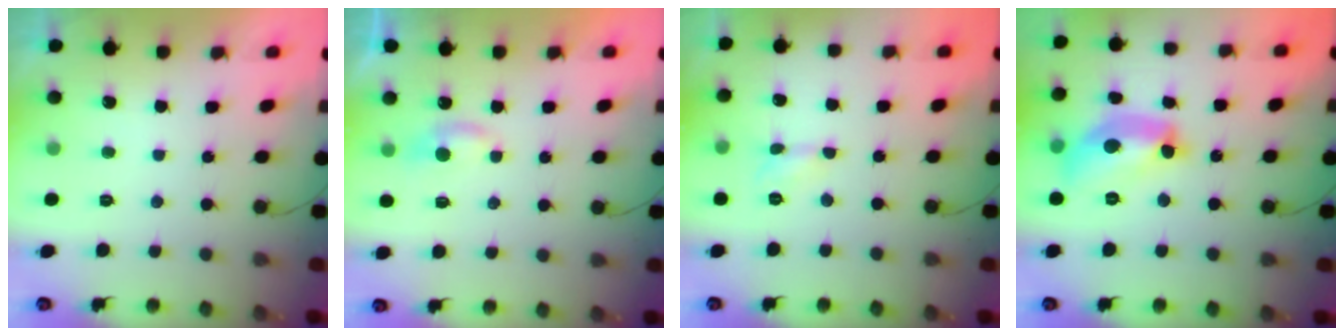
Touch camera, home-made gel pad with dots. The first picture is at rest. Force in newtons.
{"total": 5.4, "press": 5.4, "slide": 0.6}
{"total": 2.8, "press": 2.8, "slide": 0.4}
{"total": 17.0, "press": 17.0, "slide": 0.9}